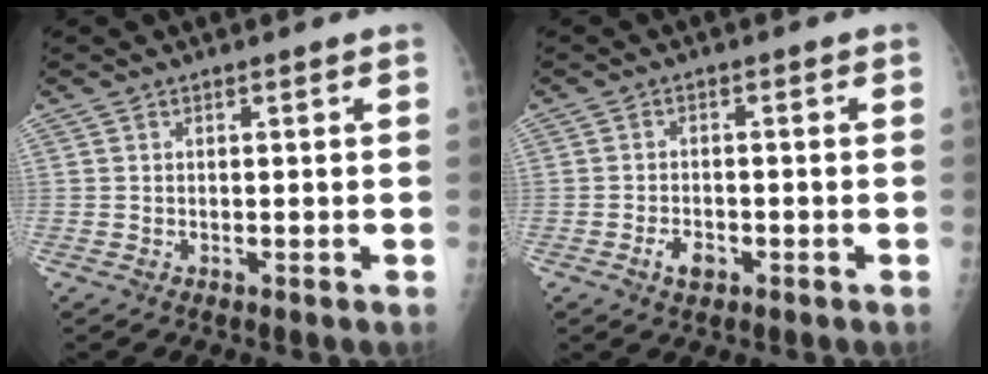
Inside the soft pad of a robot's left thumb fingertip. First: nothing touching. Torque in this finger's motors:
{"motor_torque": [-0.35, 0.27, 0.30, 0.21, 0.00]}